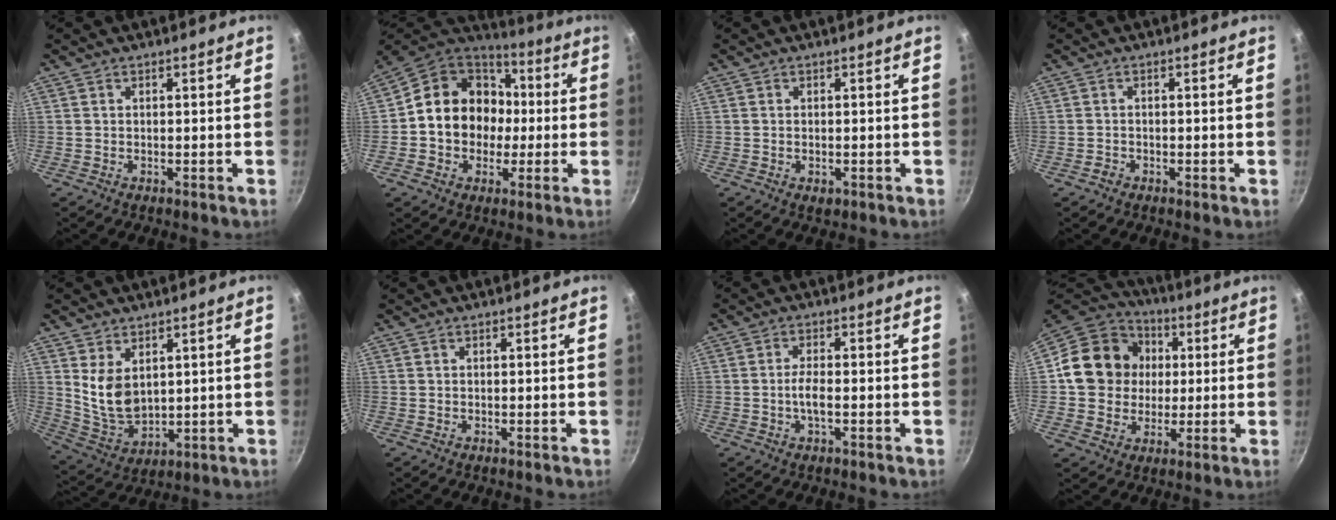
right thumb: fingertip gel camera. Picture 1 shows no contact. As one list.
[{"total": 17.1, "force": [0.1, 14.7, 8.8], "torque": [-0.110, 0.039, -0.008]}, {"total": 1.5, "force": [-0.4, 0.9, 1.0], "torque": [-0.018, -0.002, -0.004]}, {"total": 0.9, "force": [-0.6, 0.5, 0.3], "torque": [-0.010, 0.006, -0.013]}, {"total": 8.7, "force": [2.9, 5.5, 6.1], "torque": [-0.098, -0.035, 0.074]}, {"total": 0.0}, {"total": 7.2, "force": [-1.9, 2.2, 6.6], "torque": [-0.134, 0.016, -0.043]}, {"total": 16.2, "force": [1.8, 14.4, 7.2], "torque": [-0.100, 0.022, 0.021]}]